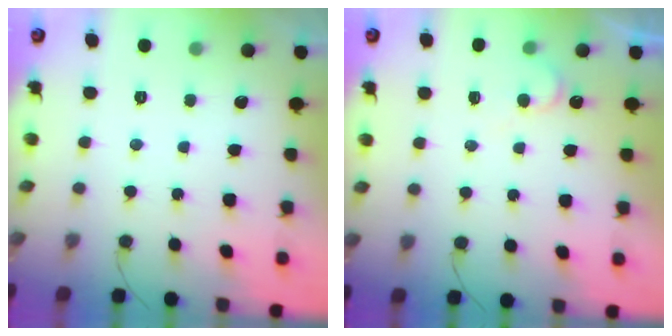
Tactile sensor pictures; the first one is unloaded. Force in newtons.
{"total": 5.7, "press": 5.7, "slide": 0.2}